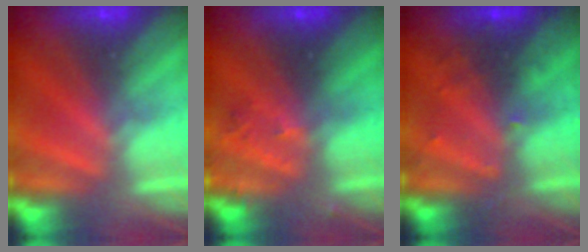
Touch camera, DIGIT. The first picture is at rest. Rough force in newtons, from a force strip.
{"total": 2.8}
{"total": 2.9}